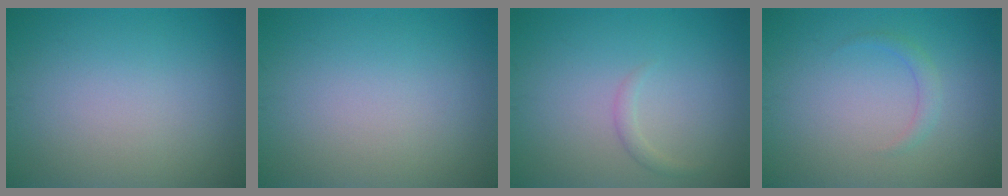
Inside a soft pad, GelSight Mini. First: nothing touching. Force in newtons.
{"total": 0.0}
{"total": 1.0, "press": 1.0, "slide": 0.0}
{"total": 0.8, "press": 0.8, "slide": 0.0}